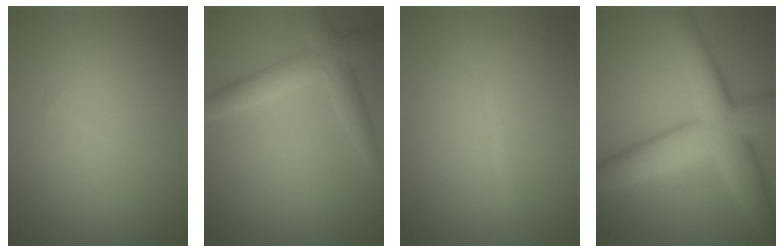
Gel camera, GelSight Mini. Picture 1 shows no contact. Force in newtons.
{"total": 3.4, "press": 3.4, "slide": 0.1}
{"total": 0.7, "press": 0.7, "slide": 0.1}
{"total": 10.2, "press": 10.2, "slide": 0.1}